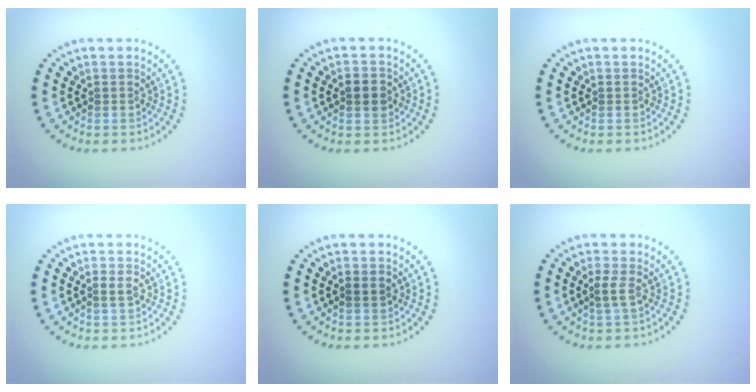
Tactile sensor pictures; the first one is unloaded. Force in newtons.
{"total": 2.2, "press": 2.2, "slide": 0.1}
{"total": 0.0}
{"total": 1.2, "press": 1.1, "slide": 0.4}
{"total": 1.1, "press": 1.0, "slide": 0.2}
{"total": 1.1, "press": 0.8, "slide": 0.7}